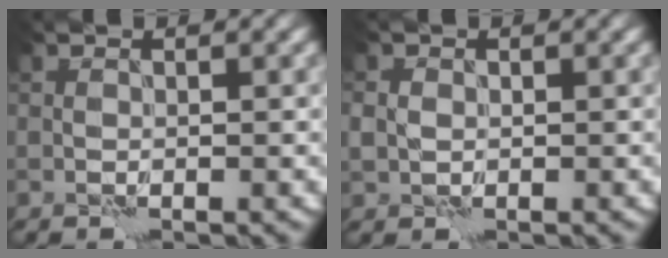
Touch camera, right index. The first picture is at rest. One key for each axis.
{"total": 1.5, "fx": 0.0, "fy": 1.4, "fz": 0.5, "tx": -0.012, "ty": 0.000, "tz": 0.000}